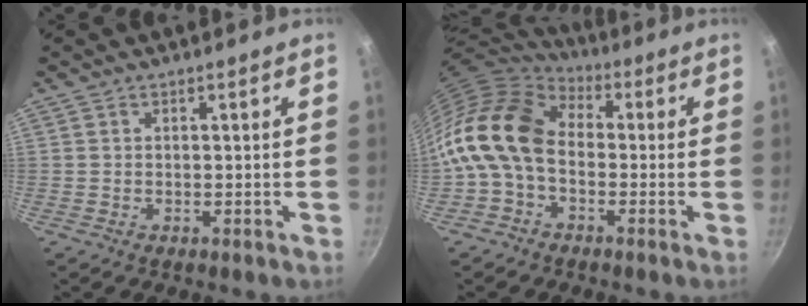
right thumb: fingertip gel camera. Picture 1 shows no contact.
{"total": 16.2, "force": [-1.0, 11.3, 11.7], "torque": [-0.211, 0.034, -0.040]}